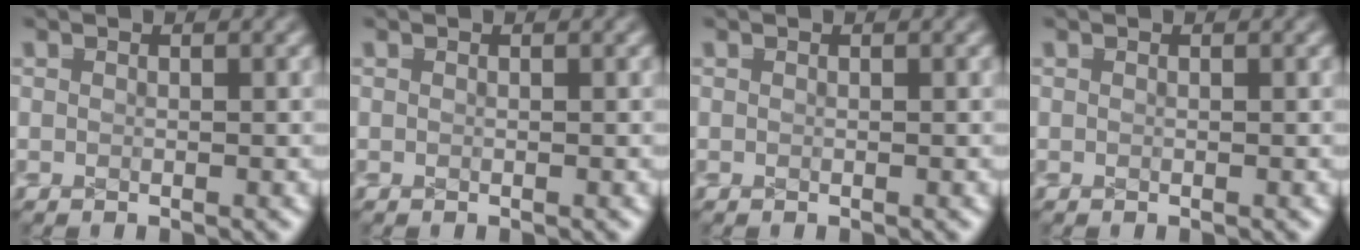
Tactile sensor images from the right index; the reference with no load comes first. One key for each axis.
{"total": 0.0}
{"total": 0.0}
{"total": 0.0}